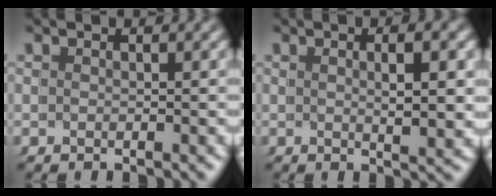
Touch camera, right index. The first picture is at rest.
{"total": 1.8, "force": [0.5, -1.2, 1.2], "torque": [-0.011, -0.004, 0.015]}